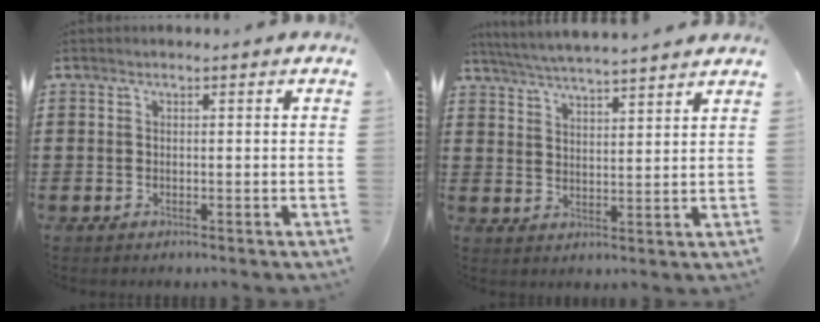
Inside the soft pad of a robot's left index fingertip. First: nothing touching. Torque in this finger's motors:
{"motor_torque": [1.15, -0.99, 0.49, 0.14]}